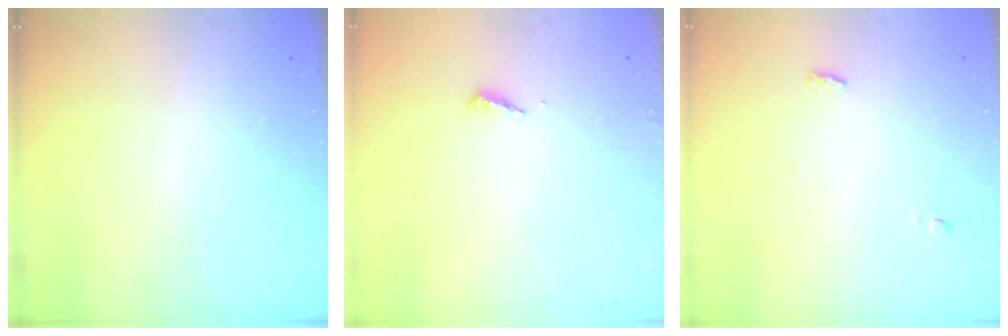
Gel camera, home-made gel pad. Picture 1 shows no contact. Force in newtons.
{"total": 2.0, "press": 2.0, "slide": 0.2}
{"total": 3.4, "press": 3.3, "slide": 0.9}